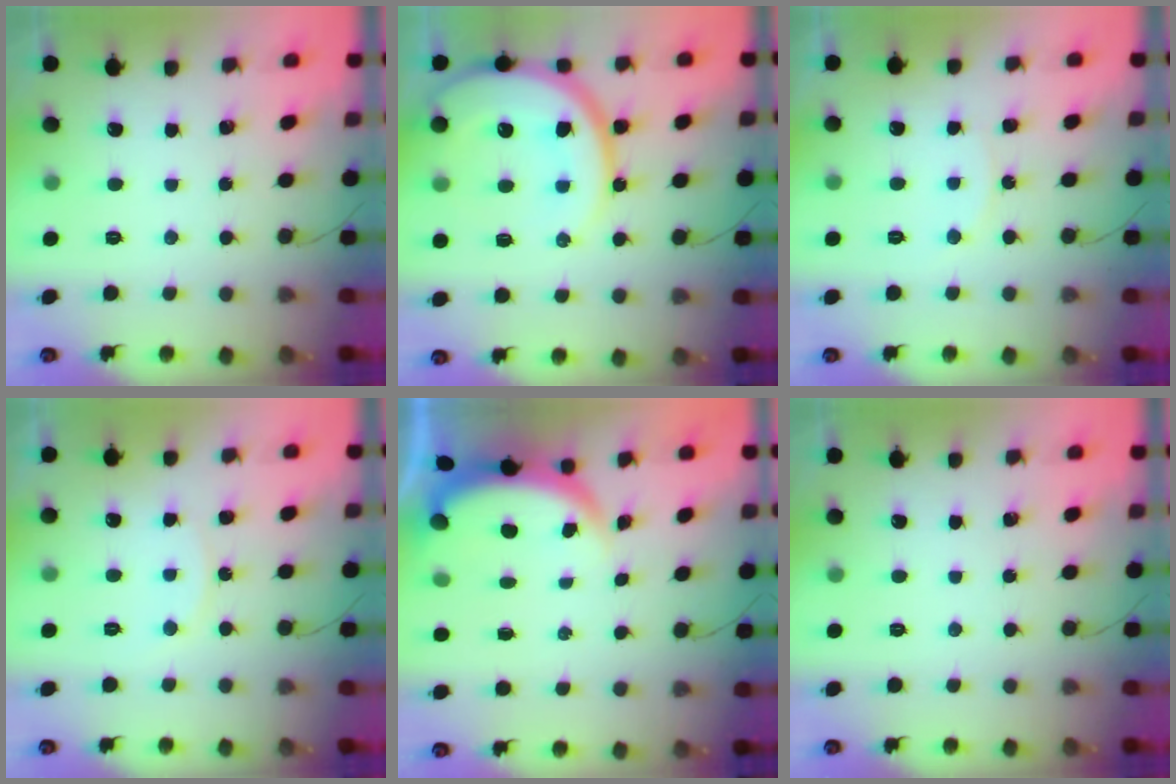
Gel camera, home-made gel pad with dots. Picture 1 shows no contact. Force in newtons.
{"total": 18.4, "press": 18.1, "slide": 2.8}
{"total": 6.1, "press": 6.1, "slide": 0.6}
{"total": 3.9, "press": 3.9, "slide": 0.7}
{"total": 3.9, "press": 3.8, "slide": 1.2}
{"total": 0.0}